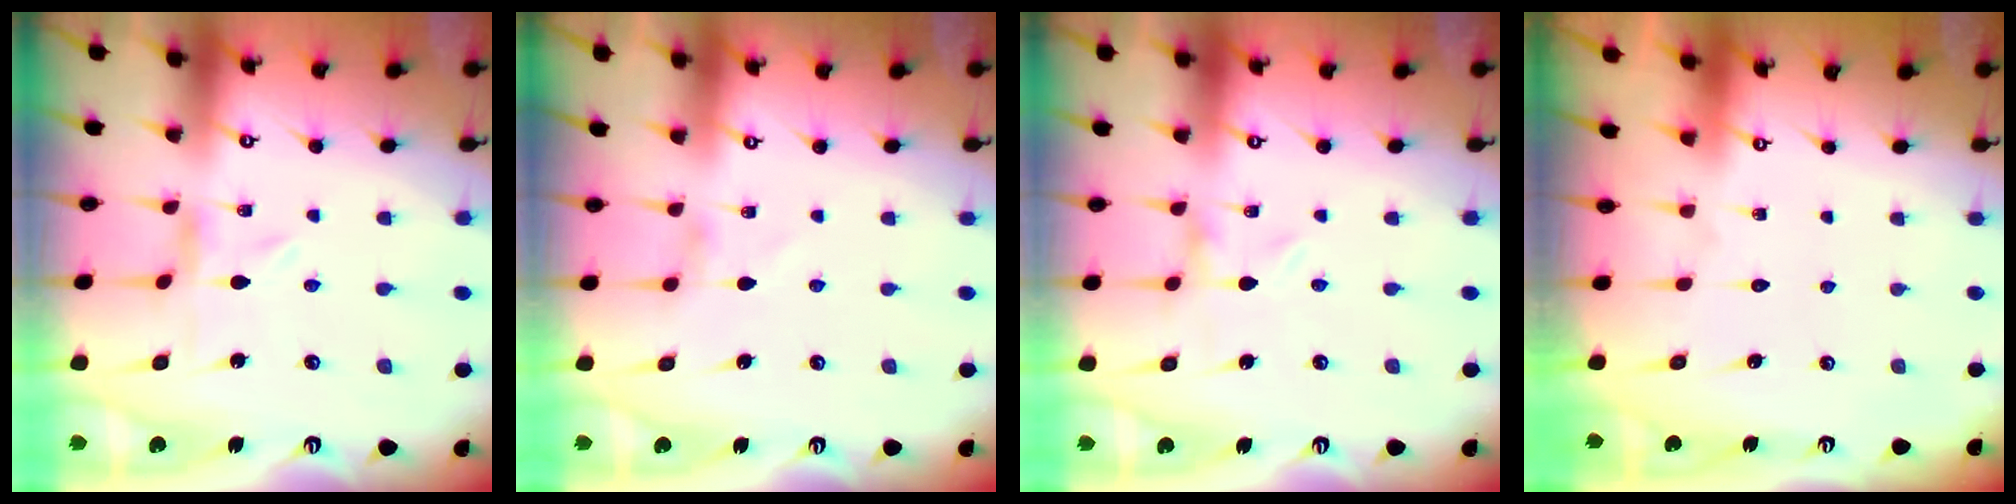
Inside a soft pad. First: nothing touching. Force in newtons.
{"total": 0.8, "press": 0.8, "slide": 0.3}
{"total": 0.0}
{"total": 1.8, "press": 1.8, "slide": 0.1}